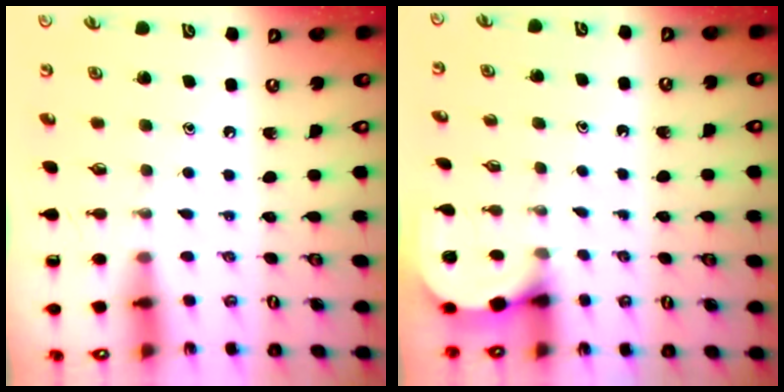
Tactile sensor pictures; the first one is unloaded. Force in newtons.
{"total": 2.6, "press": 2.6, "slide": 0.2}